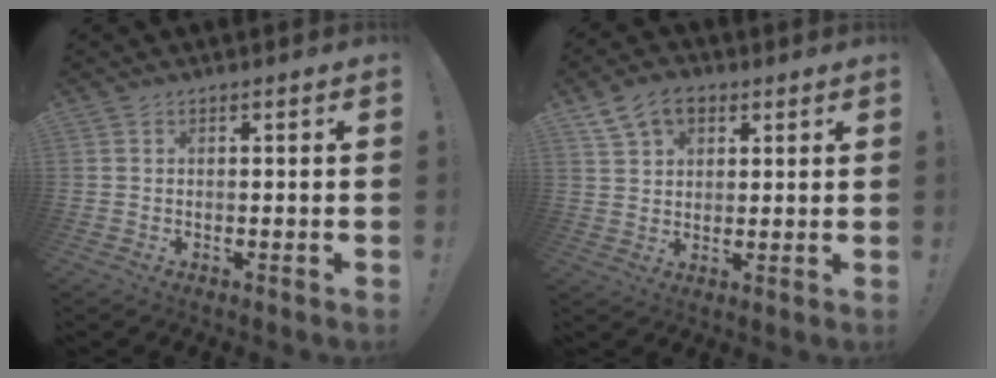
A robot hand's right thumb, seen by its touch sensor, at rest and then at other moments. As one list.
[{"total": 9.1, "force": [4.8, 6.2, 4.6], "torque": [-0.075, -0.009, 0.094]}]